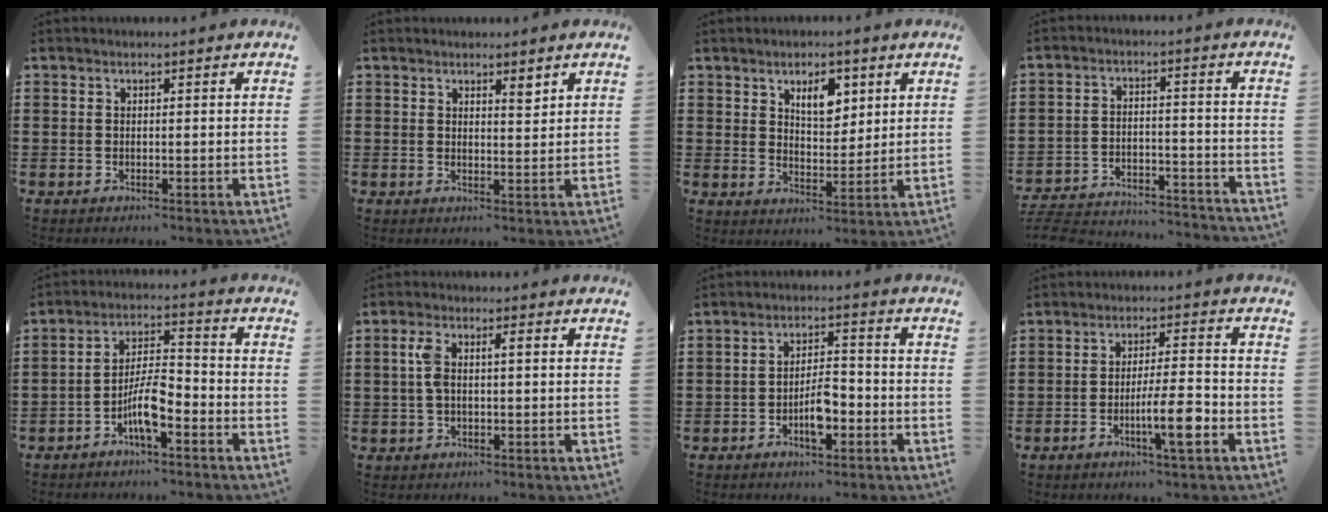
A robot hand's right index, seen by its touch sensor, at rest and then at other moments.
{"total": 2.2, "force": [1.8, 0.6, 1.0], "torque": [-0.014, 0.001, 0.030]}
{"total": 5.3, "force": [2.9, 2.8, 3.5], "torque": [-0.054, 0.001, 0.045]}
{"total": 5.4, "force": [-5.1, 0.7, 1.4], "torque": [-0.036, 0.001, -0.106]}
{"total": 6.7, "force": [-3.5, 2.0, 5.4], "torque": [-0.119, 0.001, -0.070]}
{"total": 3.9, "force": [0.3, 1.4, 3.6], "torque": [-0.084, 0.002, -0.003]}
{"total": 5.3, "force": [-2.2, 2.0, 4.3], "torque": [-0.079, 0.008, -0.041]}
{"total": 7.5, "force": [-2.9, 1.3, 6.8], "torque": [-0.114, -0.001, -0.050]}